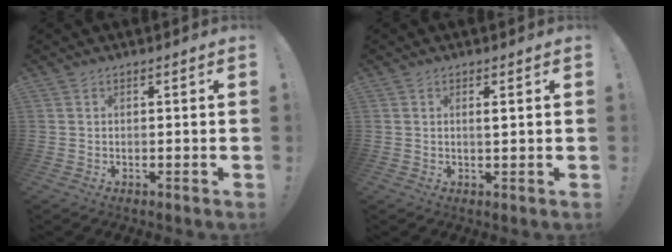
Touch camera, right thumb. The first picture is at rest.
{"total": 1.3, "force": [0.3, 0.0, 1.3], "torque": [-0.009, -0.008, 0.001]}